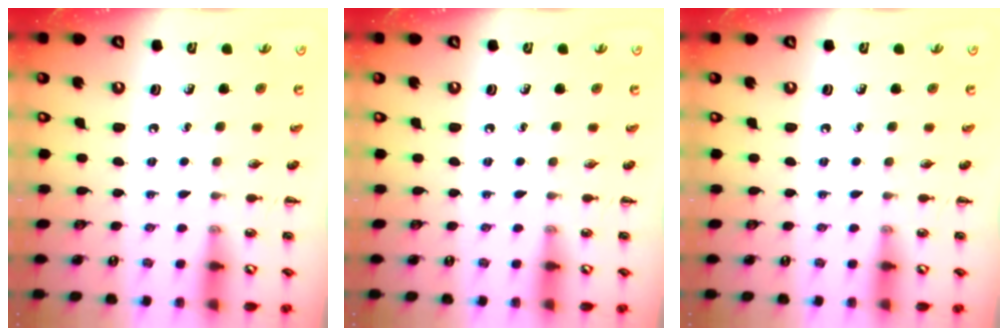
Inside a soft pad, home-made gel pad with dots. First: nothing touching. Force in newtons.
{"total": 0.0}
{"total": 0.0}